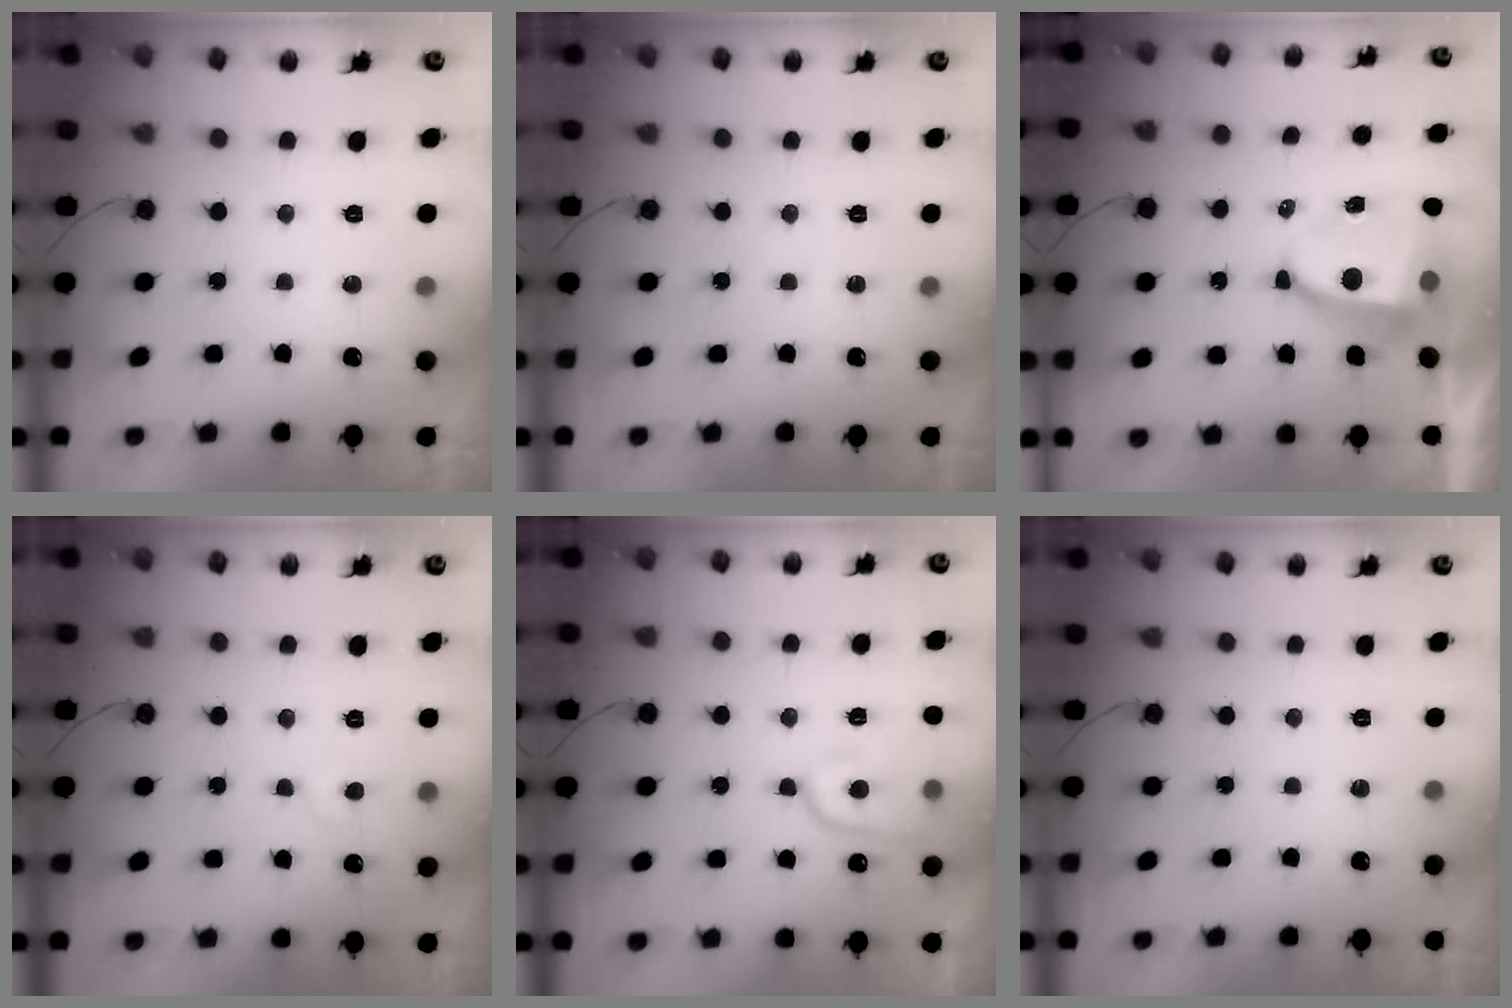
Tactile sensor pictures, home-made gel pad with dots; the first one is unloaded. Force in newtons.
{"total": 0.0}
{"total": 8.1, "press": 8.1, "slide": 1.0}
{"total": 3.5, "press": 3.4, "slide": 0.4}
{"total": 12.0, "press": 11.9, "slide": 0.9}
{"total": 0.0}